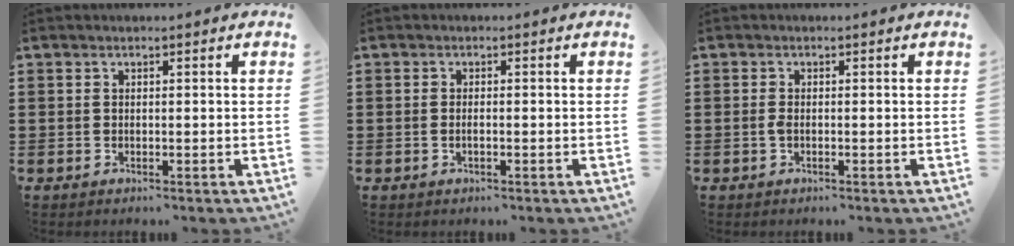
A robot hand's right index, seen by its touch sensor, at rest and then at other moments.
{"total": 0.9, "force": [-0.3, 0.2, 0.8], "torque": [-0.015, -0.003, -0.004]}
{"total": 1.0, "force": [-0.3, 0.3, 0.9], "torque": [-0.025, -0.006, -0.007]}